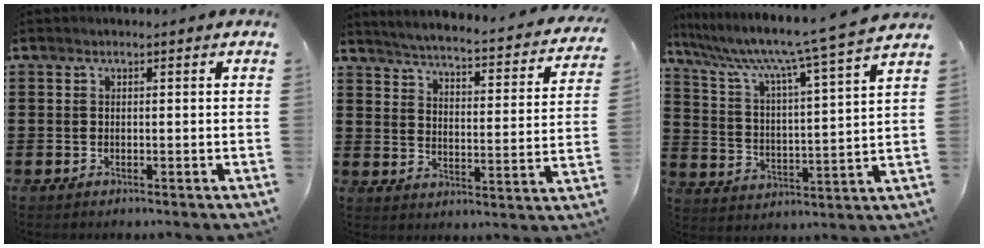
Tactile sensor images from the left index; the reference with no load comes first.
{"total": 3.5, "force": [3.3, -0.4, 1.0], "torque": [-0.039, -0.034, 0.046]}
{"total": 7.8, "force": [6.4, -0.8, 4.4], "torque": [-0.113, -0.054, 0.095]}